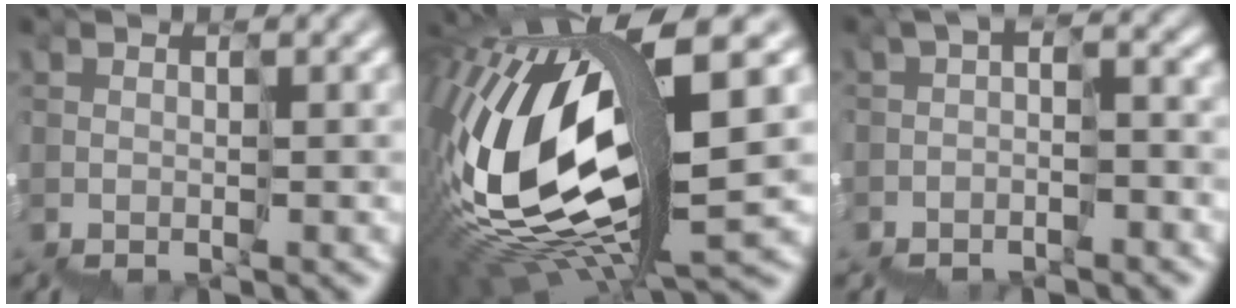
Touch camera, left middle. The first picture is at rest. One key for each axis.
{"total": 14.1, "fx": 2.0, "fy": 5.0, "fz": 13.0, "tx": -0.285, "ty": 0.022, "tz": 0.042}
{"total": 2.4, "fx": -1.6, "fy": 1.3, "fz": 1.3, "tx": -0.029, "ty": 0.004, "tz": -0.021}